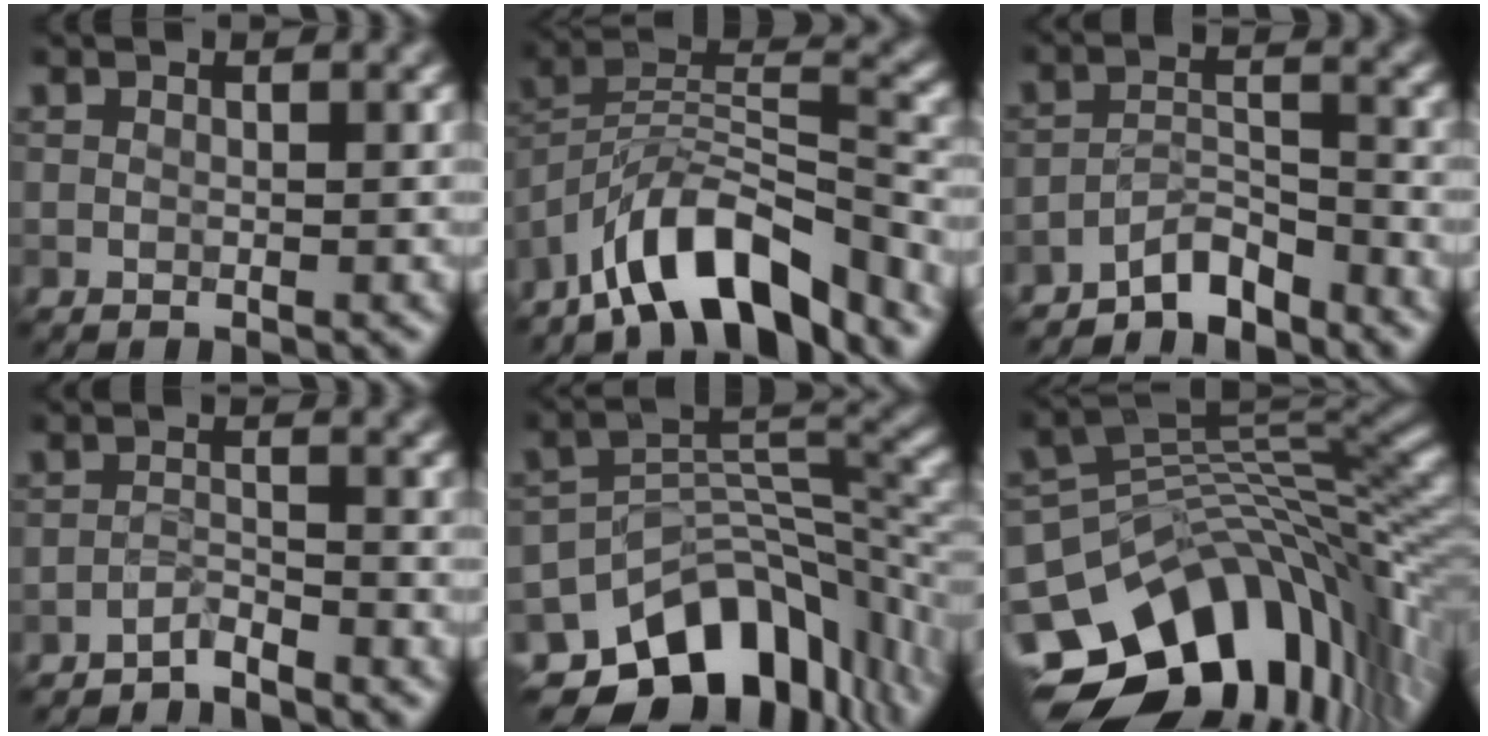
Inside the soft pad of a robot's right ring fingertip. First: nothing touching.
{"total": 9.8, "force": [-7.2, 2.9, 5.9], "torque": [-0.087, 0.009, -0.139]}
{"total": 3.4, "force": [-3.1, 0.8, 1.1], "torque": [-0.016, 0.011, -0.064]}
{"total": 1.9, "force": [-1.8, 0.2, 0.4], "torque": [-0.006, 0.004, -0.037]}
{"total": 13.0, "force": [-8.4, 7.2, 6.8], "torque": [-0.108, -0.005, -0.132]}
{"total": 14.3, "force": [-6.5, 8.3, 9.7], "torque": [-0.170, -0.001, -0.106]}